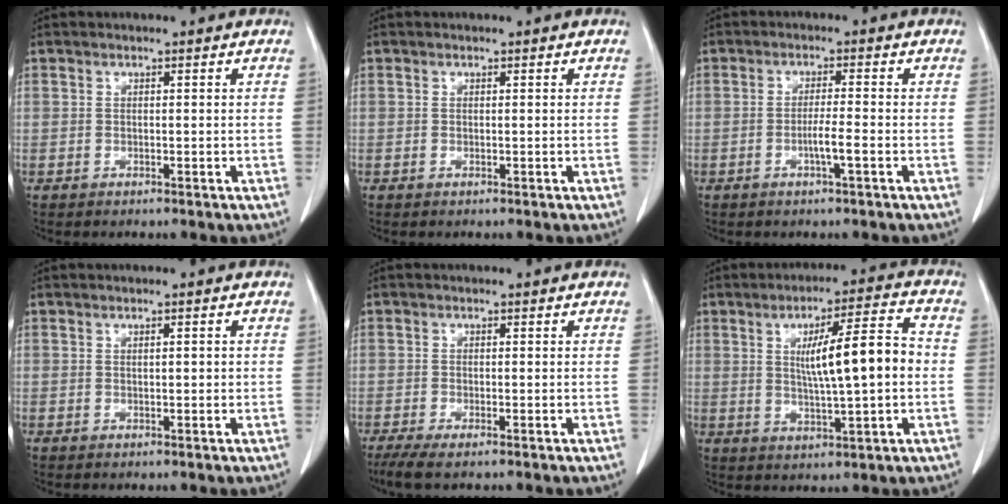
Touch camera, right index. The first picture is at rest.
{"total": 0.0}
{"total": 3.2, "force": [-1.2, -0.3, 3.0], "torque": [-0.052, -0.003, -0.024]}
{"total": 1.0, "force": [0.1, 0.3, 0.9], "torque": [-0.016, 0.001, 0.003]}
{"total": 3.5, "force": [-2.4, 0.5, 2.5], "torque": [-0.047, -0.010, -0.043]}
{"total": 11.0, "force": [0.6, 1.0, 11.0], "torque": [-0.175, 0.013, 0.013]}